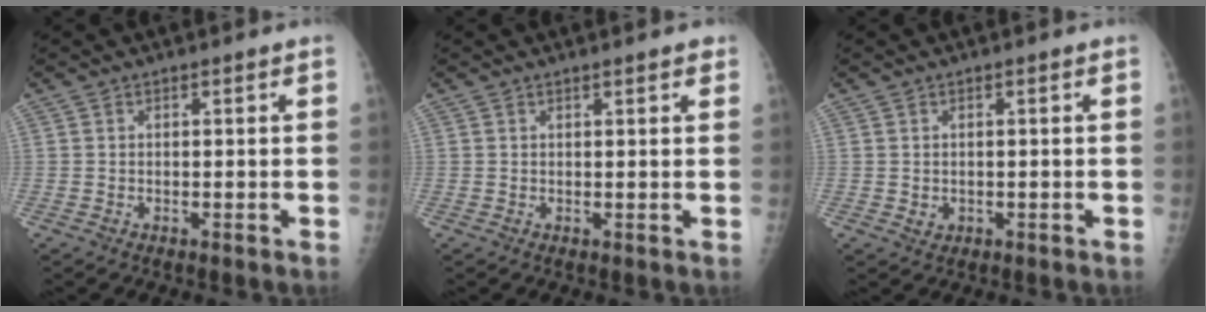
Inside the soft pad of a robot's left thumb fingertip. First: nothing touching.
{"total": 1.8, "force": [1.4, 0.6, 1.1], "torque": [-0.008, -0.002, 0.015]}
{"total": 1.4, "force": [-0.1, 1.3, 0.6], "torque": [-0.007, 0.000, 0.004]}